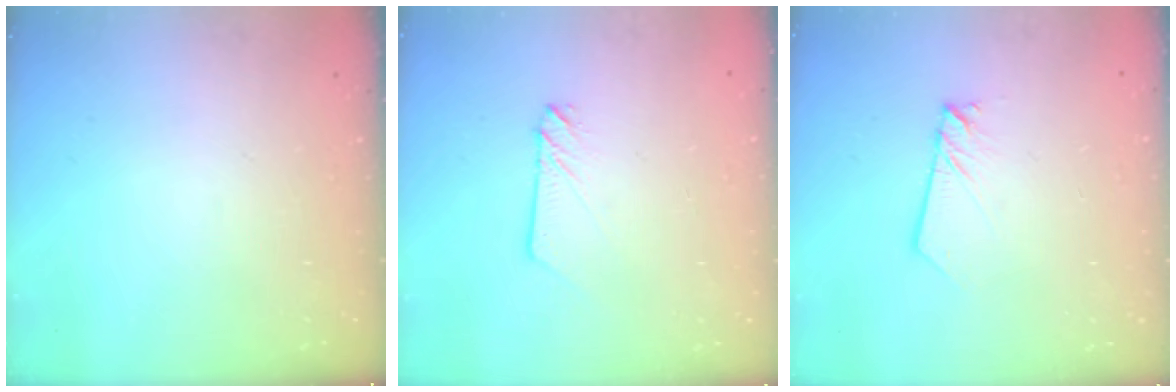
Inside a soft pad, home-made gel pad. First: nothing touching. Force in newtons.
{"total": 2.1, "press": 2.1, "slide": 0.1}
{"total": 2.2, "press": 2.2, "slide": 0.1}